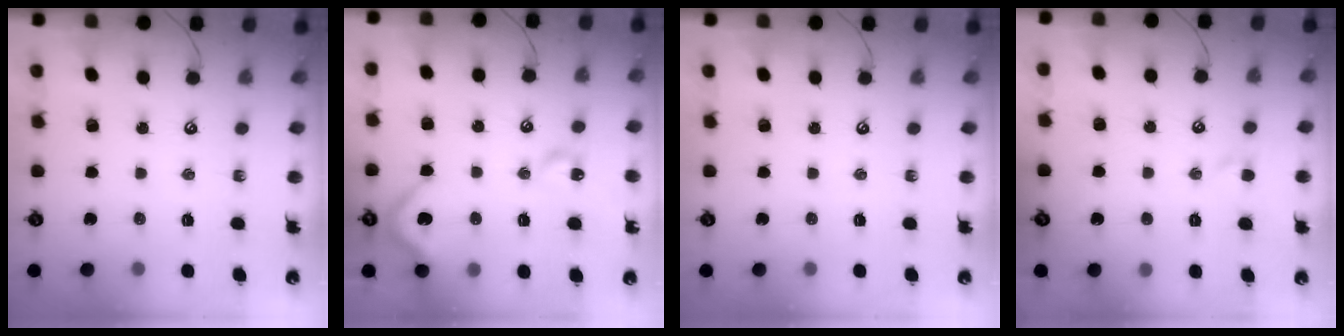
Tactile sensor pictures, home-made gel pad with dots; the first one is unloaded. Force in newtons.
{"total": 13.0, "press": 12.9, "slide": 1.5}
{"total": 0.0}
{"total": 0.5, "press": 0.2, "slide": 0.5}